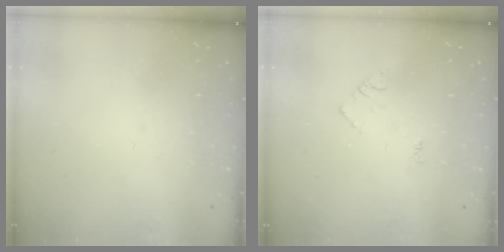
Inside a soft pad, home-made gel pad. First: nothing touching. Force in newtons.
{"total": 4.4, "press": 4.4, "slide": 0.5}